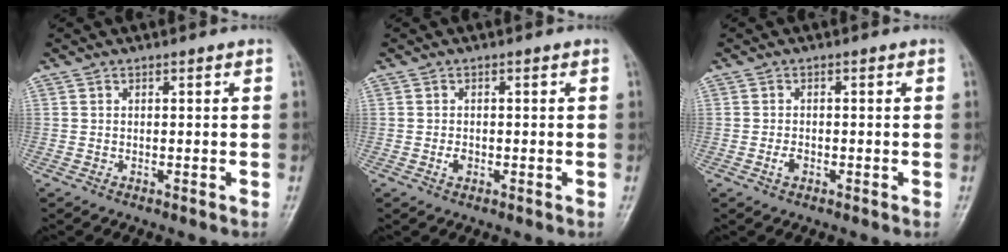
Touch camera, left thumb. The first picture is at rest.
{"total": 1.6, "force": [-0.5, 1.1, 1.0], "torque": [-0.014, 0.001, -0.010]}
{"total": 1.7, "force": [-0.7, 1.1, 1.1], "torque": [-0.020, 0.004, -0.015]}